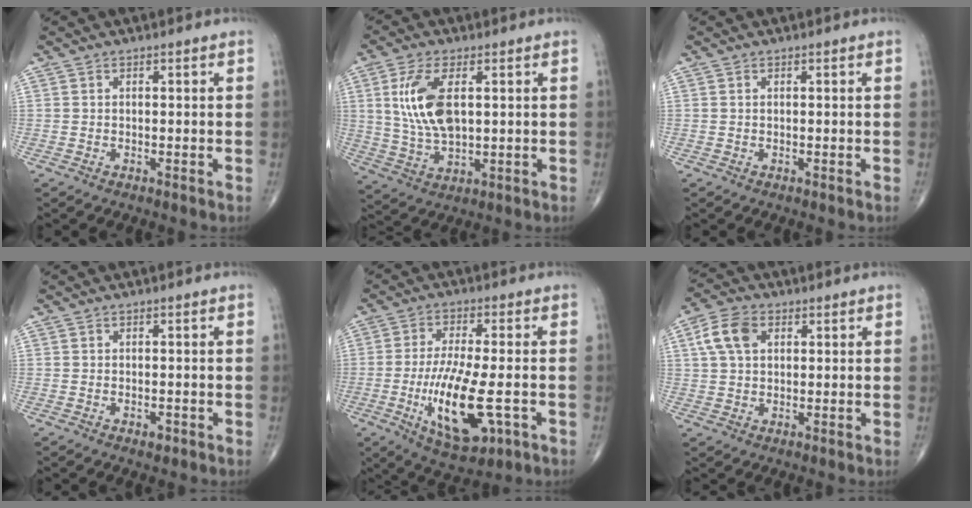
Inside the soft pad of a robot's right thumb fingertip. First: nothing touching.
{"total": 11.1, "force": [2.5, 5.3, 9.5], "torque": [-0.195, -0.009, 0.054]}
{"total": 0.0}
{"total": 1.3, "force": [-0.7, 0.7, 0.9], "torque": [-0.009, 0.001, -0.009]}
{"total": 14.7, "force": [-3.9, 4.9, 13.2], "torque": [-0.241, -0.008, -0.056]}
{"total": 7.0, "force": [2.1, 4.5, 4.9], "torque": [-0.095, 0.010, 0.038]}